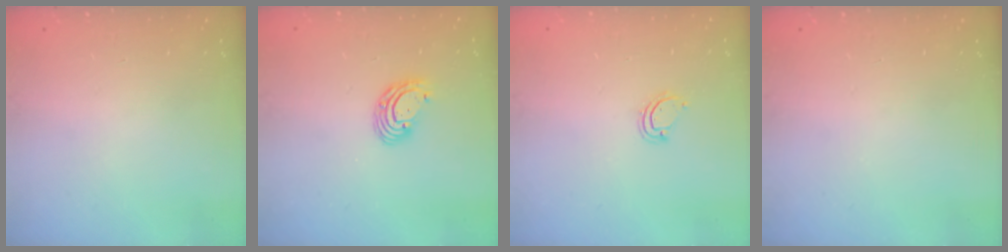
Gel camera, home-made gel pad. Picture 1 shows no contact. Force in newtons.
{"total": 6.4, "press": 6.3, "slide": 1.2}
{"total": 3.7, "press": 3.7, "slide": 0.3}
{"total": 0.0}